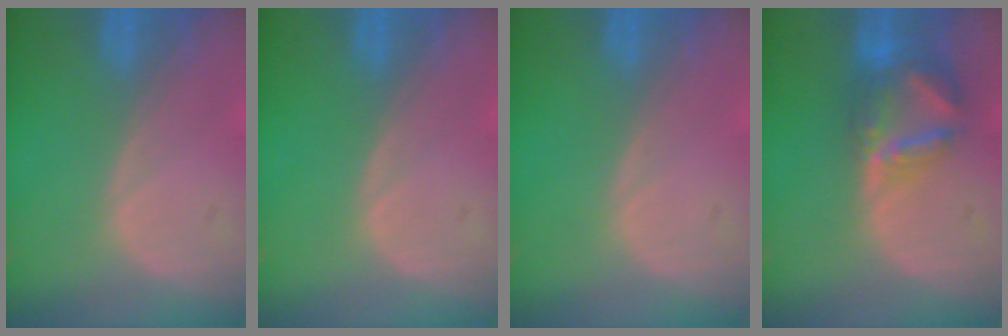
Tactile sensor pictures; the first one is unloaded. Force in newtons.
{"total": 0.0}
{"total": 0.0}
{"total": 7.2, "press": 6.3, "slide": 3.4}